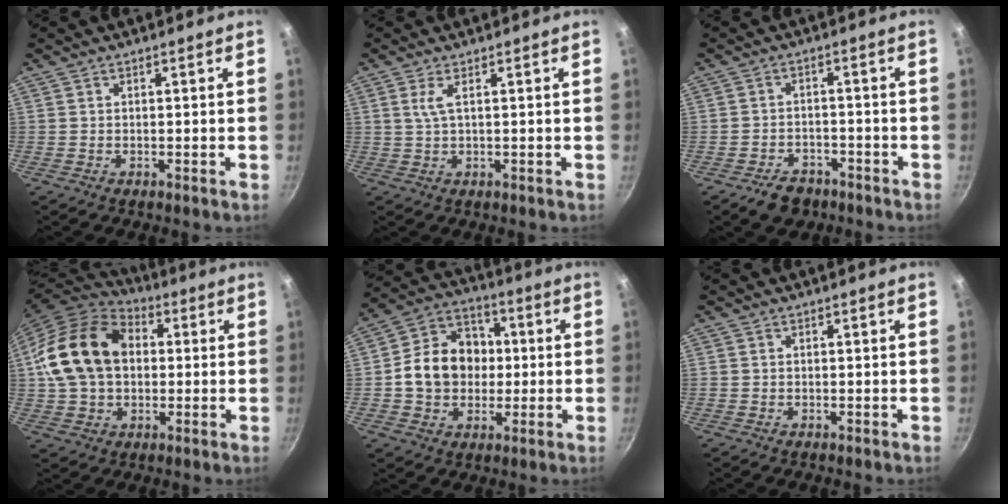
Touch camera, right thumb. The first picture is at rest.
{"total": 2.5, "force": [0.8, 0.5, 2.4], "torque": [-0.057, 0.000, 0.019]}
{"total": 5.9, "force": [-4.0, 3.7, 2.2], "torque": [-0.022, 0.031, -0.054]}
{"total": 19.4, "force": [2.3, 14.2, 13.0], "torque": [-0.226, 0.032, 0.031]}
{"total": 14.7, "force": [0.0, 12.1, 8.3], "torque": [-0.107, 0.028, -0.011]}
{"total": 0.0}